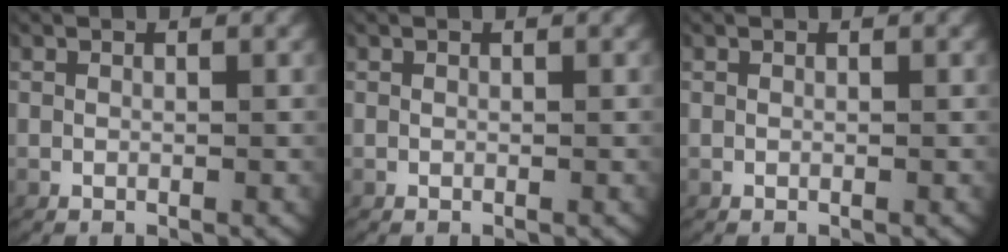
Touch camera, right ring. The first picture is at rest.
{"total": 0.0}
{"total": 0.0}